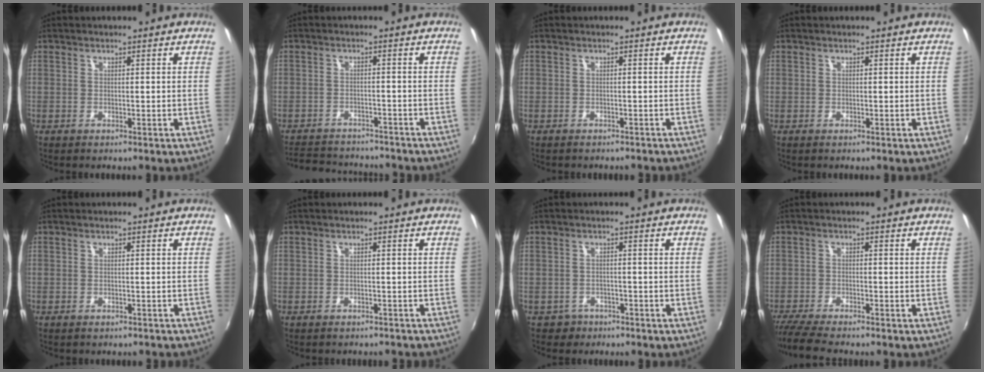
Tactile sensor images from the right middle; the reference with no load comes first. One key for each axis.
{"total": 12.3, "fx": -11.1, "fy": 3.6, "fz": 4.0, "tx": -0.099, "ty": 0.004, "tz": -0.158}
{"total": 2.5, "fx": -2.2, "fy": 1.0, "fz": 0.7, "tx": -0.013, "ty": -0.003, "tz": -0.026}
{"total": 0.0}
{"total": 2.0, "fx": -1.7, "fy": 0.9, "fz": 0.5, "tx": -0.010, "ty": -0.002, "tz": -0.018}
{"total": 4.6, "fx": -4.2, "fy": 1.3, "fz": 1.4, "tx": -0.028, "ty": -0.008, "tz": -0.050}
{"total": 3.1, "fx": -2.0, "fy": 2.3, "fz": 0.1, "tx": -0.013, "ty": 0.002, "tz": -0.031}
{"total": 7.0, "fx": -6.3, "fy": 0.2, "fz": 3.1, "tx": -0.086, "ty": -0.029, "tz": -0.112}